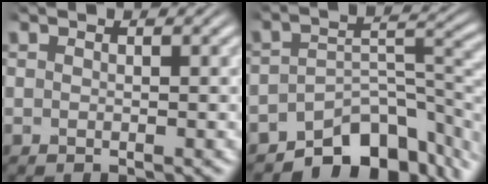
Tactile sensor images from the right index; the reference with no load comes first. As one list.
[{"total": 11.9, "force": [-7.6, 5.7, 7.1], "torque": [-0.092, -0.025, -0.107]}]